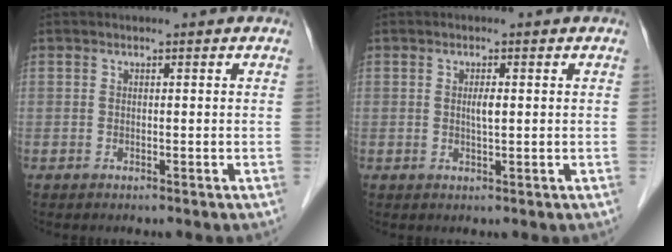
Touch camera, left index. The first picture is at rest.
{"total": 1.6, "force": [0.2, 0.2, 1.6], "torque": [-0.031, 0.000, 0.004]}